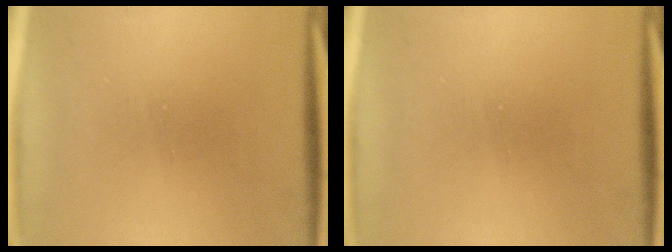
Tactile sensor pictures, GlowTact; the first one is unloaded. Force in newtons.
{"total": 0.0}